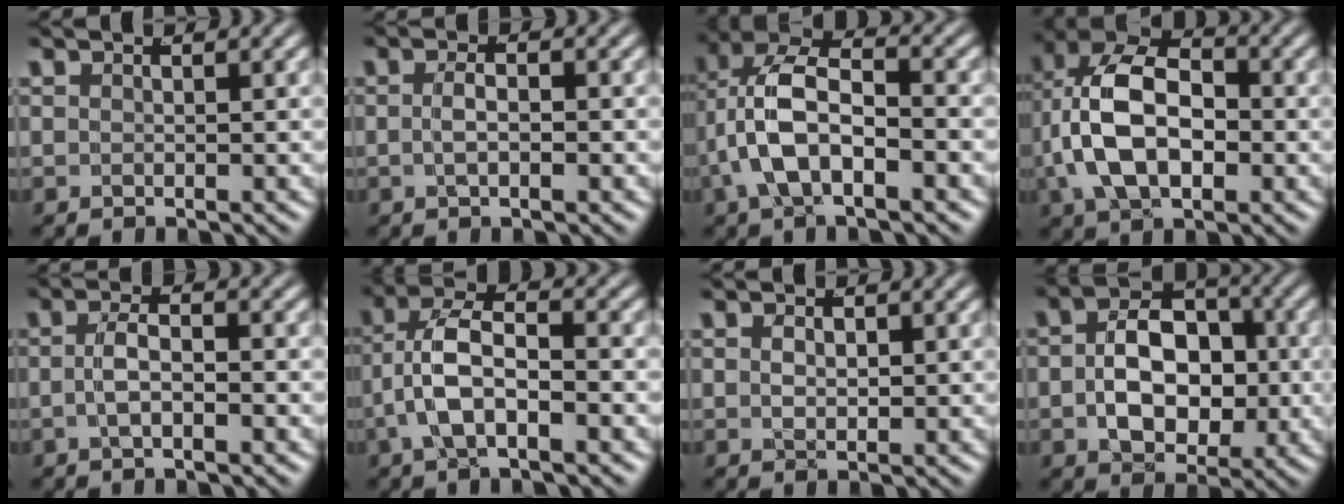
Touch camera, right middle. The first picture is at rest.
{"total": 1.6, "force": [-0.6, 0.1, 1.5], "torque": [-0.031, -0.007, -0.008]}
{"total": 7.2, "force": [0.5, 4.7, 5.4], "torque": [-0.118, -0.007, 0.007]}
{"total": 9.7, "force": [0.6, 6.8, 6.9], "torque": [-0.149, -0.017, 0.017]}
{"total": 2.3, "force": [-0.9, 0.6, 2.1], "torque": [-0.040, -0.002, -0.015]}
{"total": 5.3, "force": [0.0, 3.1, 4.2], "torque": [-0.090, -0.005, 0.000]}
{"total": 1.3, "force": [0.1, 0.6, 1.1], "torque": [-0.017, -0.011, 0.011]}
{"total": 7.1, "force": [-0.8, 4.9, 5.1], "torque": [-0.069, -0.011, -0.009]}